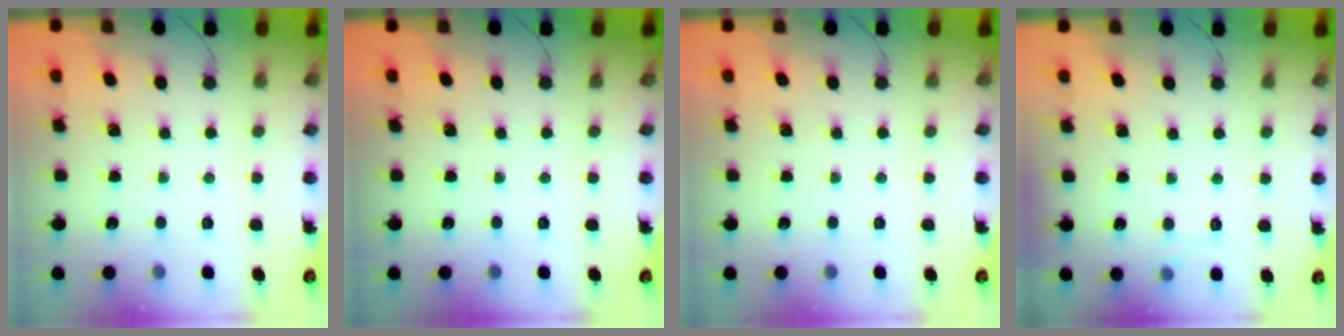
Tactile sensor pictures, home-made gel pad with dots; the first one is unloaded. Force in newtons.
{"total": 0.0}
{"total": 0.0}
{"total": 6.5, "press": 6.3, "slide": 1.5}